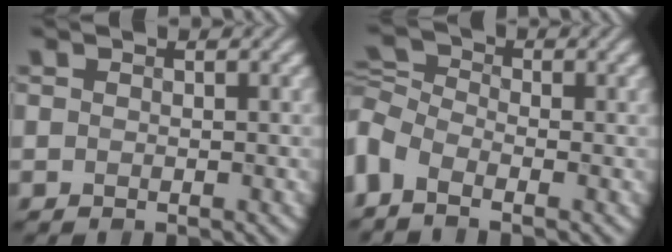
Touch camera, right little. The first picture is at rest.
{"total": 2.7, "force": [-1.5, 1.6, 1.5], "torque": [-0.036, 0.009, -0.050]}